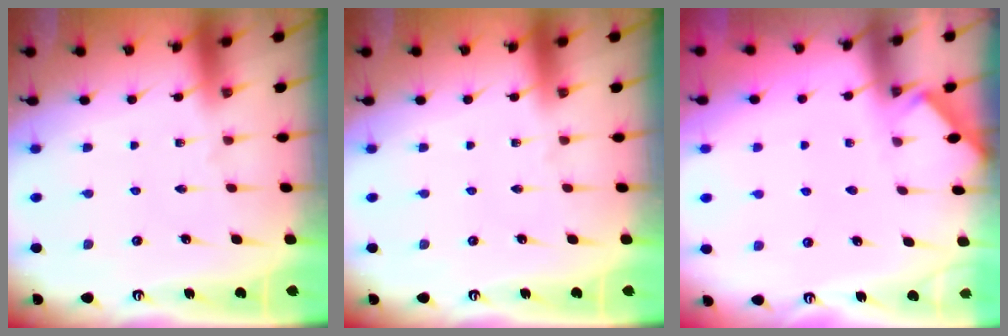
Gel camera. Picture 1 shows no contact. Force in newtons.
{"total": 0.0}
{"total": 1.9, "press": 1.8, "slide": 0.3}